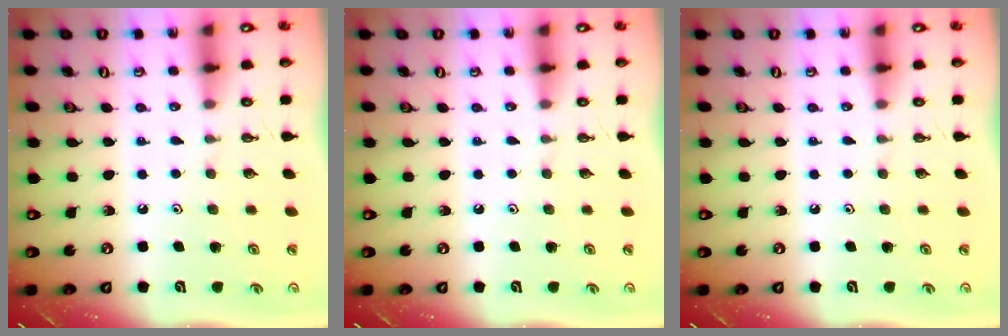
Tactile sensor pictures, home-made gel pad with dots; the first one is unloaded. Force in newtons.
{"total": 0.0}
{"total": 0.0}